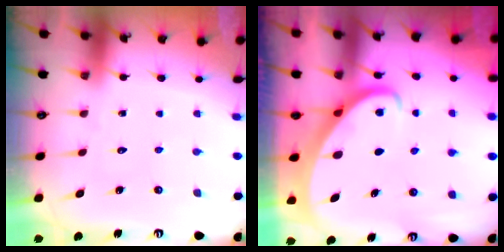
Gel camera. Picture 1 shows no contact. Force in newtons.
{"total": 2.6, "press": 2.6, "slide": 0.3}